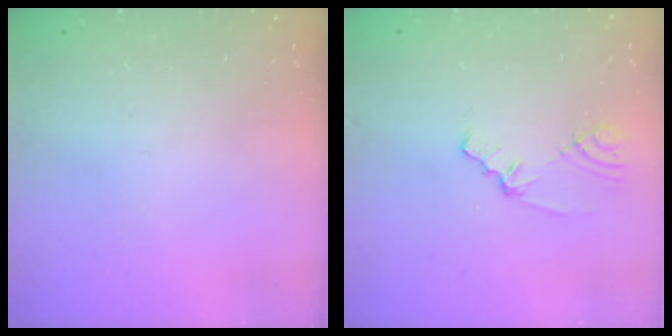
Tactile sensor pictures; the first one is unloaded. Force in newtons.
{"total": 2.1, "press": 2.1, "slide": 0.3}